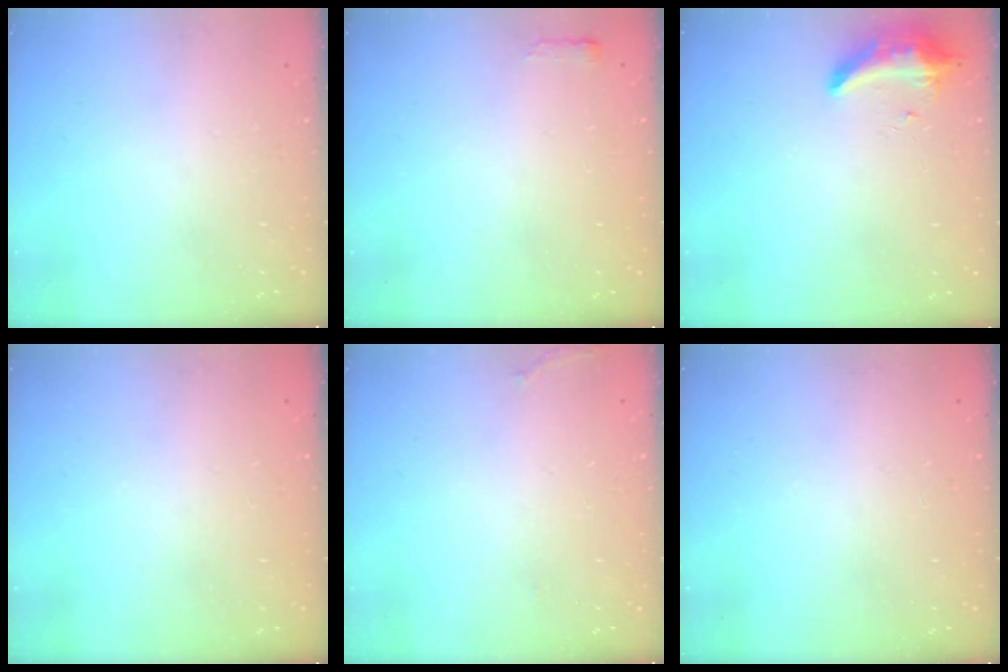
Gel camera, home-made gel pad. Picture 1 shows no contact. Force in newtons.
{"total": 2.4, "press": 2.4, "slide": 0.4}
{"total": 8.6, "press": 8.6, "slide": 1.1}
{"total": 0.0}
{"total": 7.9, "press": 5.9, "slide": 5.3}
{"total": 0.0}